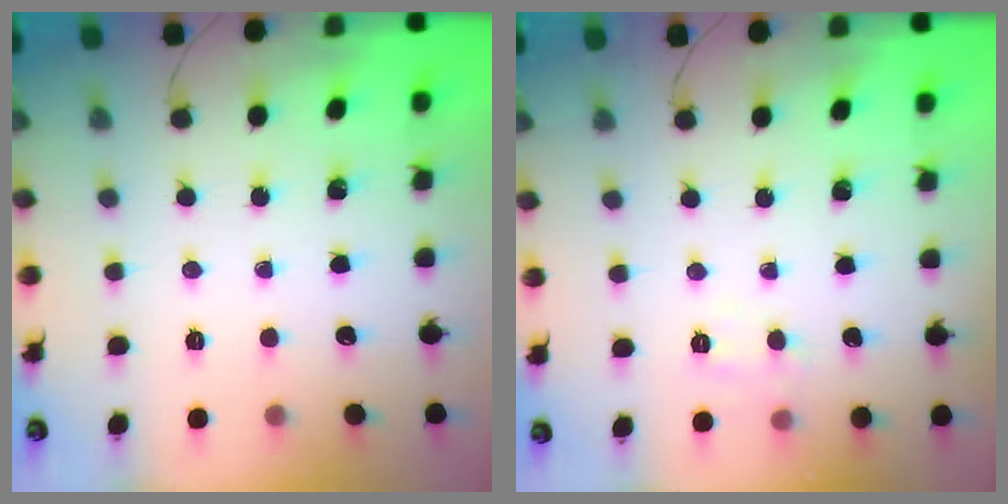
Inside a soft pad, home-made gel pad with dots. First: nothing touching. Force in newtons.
{"total": 5.3, "press": 5.2, "slide": 1.1}